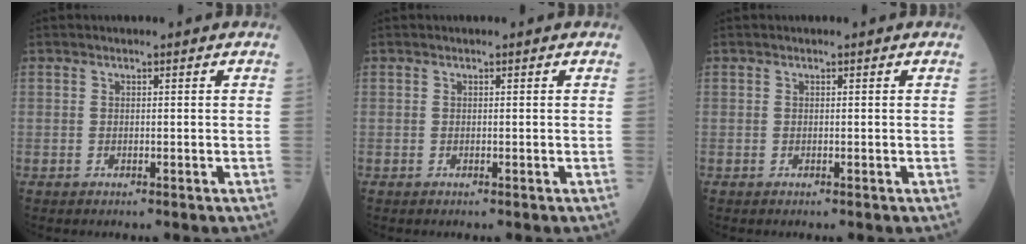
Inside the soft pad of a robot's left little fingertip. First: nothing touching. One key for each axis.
{"total": 0.0}
{"total": 0.0}